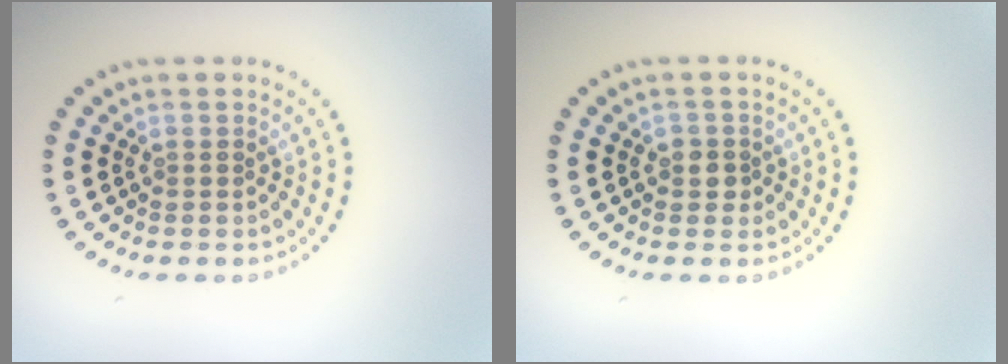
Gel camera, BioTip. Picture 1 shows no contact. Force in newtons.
{"total": 1.3, "press": 1.2, "slide": 0.5}